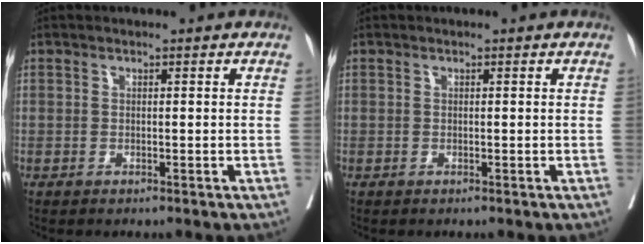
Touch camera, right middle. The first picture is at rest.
{"total": 0.0}